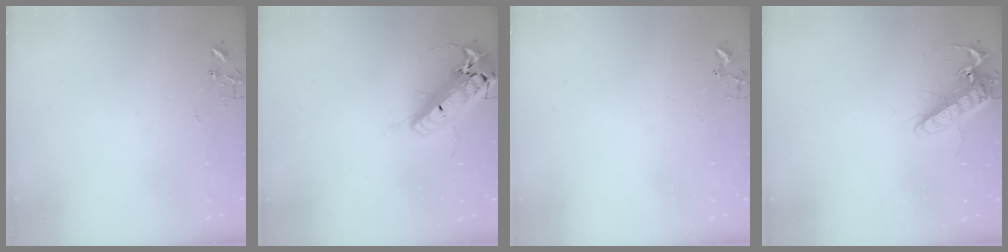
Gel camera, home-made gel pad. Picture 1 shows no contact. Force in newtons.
{"total": 22.0, "press": 21.5, "slide": 4.5}
{"total": 4.0, "press": 3.9, "slide": 0.4}
{"total": 14.8, "press": 14.6, "slide": 2.4}